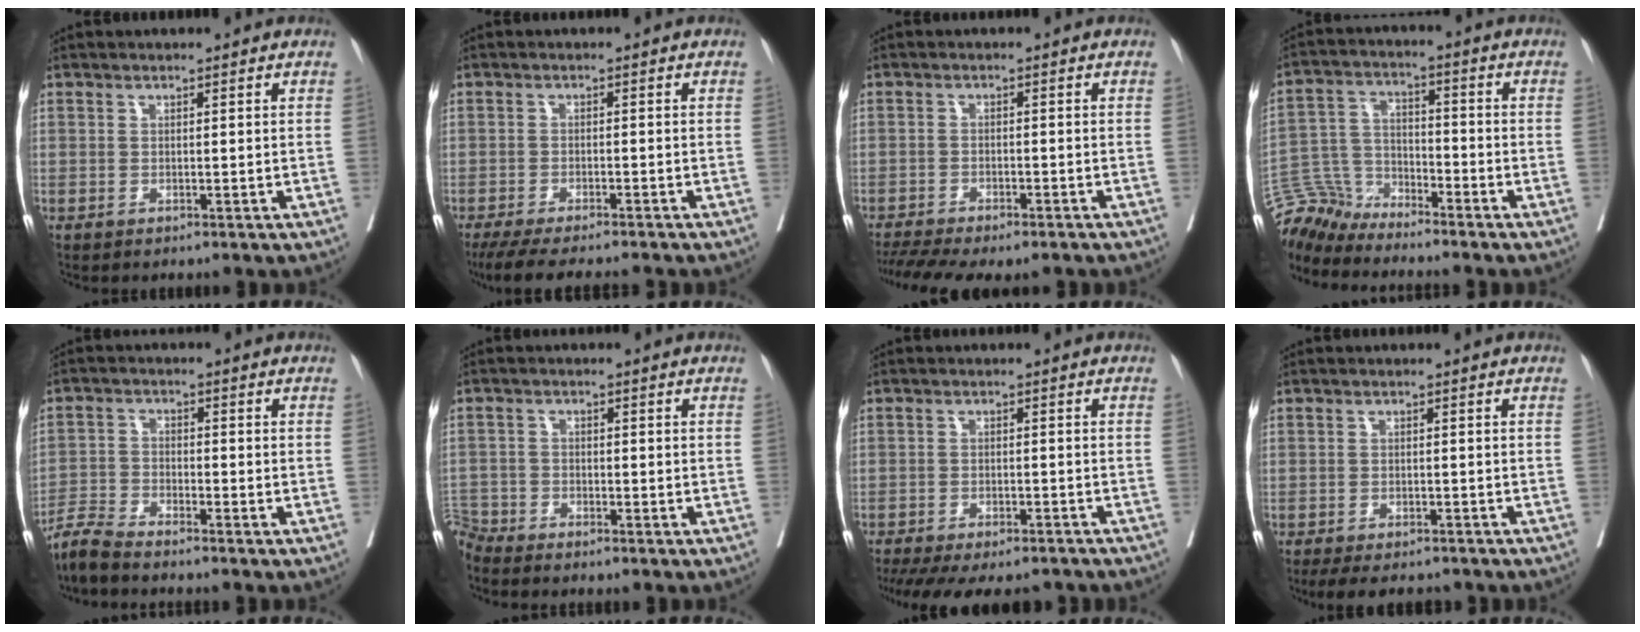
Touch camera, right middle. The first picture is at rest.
{"total": 11.1, "force": [-9.8, 0.9, 5.2], "torque": [-0.066, -0.018, -0.142]}
{"total": 12.4, "force": [-10.4, 2.8, 6.2], "torque": [-0.121, -0.006, -0.149]}
{"total": 6.7, "force": [-6.5, 0.8, -1.3], "torque": [0.019, 0.015, -0.133]}
{"total": 4.3, "force": [-4.2, -0.4, 1.0], "torque": [-0.020, -0.020, -0.088]}
{"total": 3.8, "force": [-3.7, 0.2, -0.8], "torque": [0.019, -0.009, -0.074]}
{"total": 16.6, "force": [-14.4, 4.4, 7.1], "torque": [-0.158, -0.022, -0.191]}
{"total": 8.5, "force": [-7.5, 2.4, 3.2], "torque": [-0.042, -0.009, -0.102]}